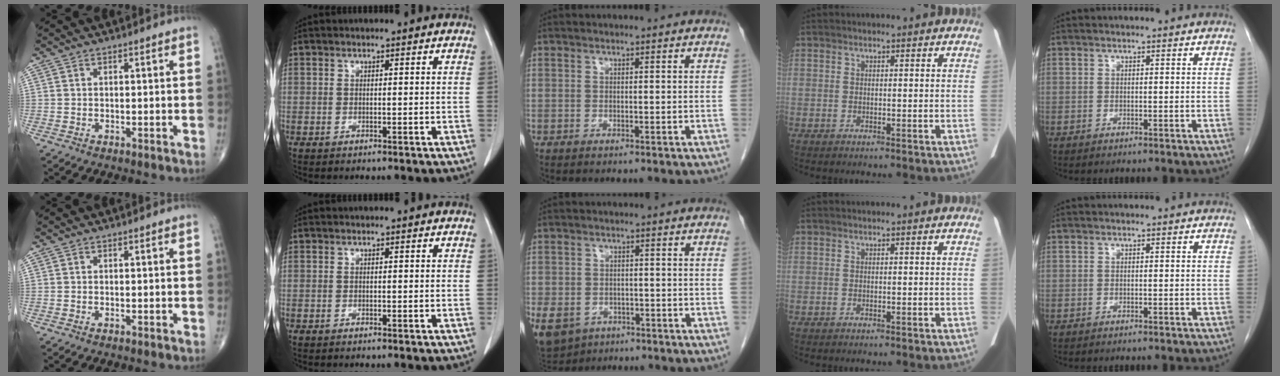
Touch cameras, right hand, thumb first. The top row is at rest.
{"middle": {"total": 15.5, "force": [-7.7, 11.9, 6.1], "torque": [-0.197, -0.013, -0.105]}}